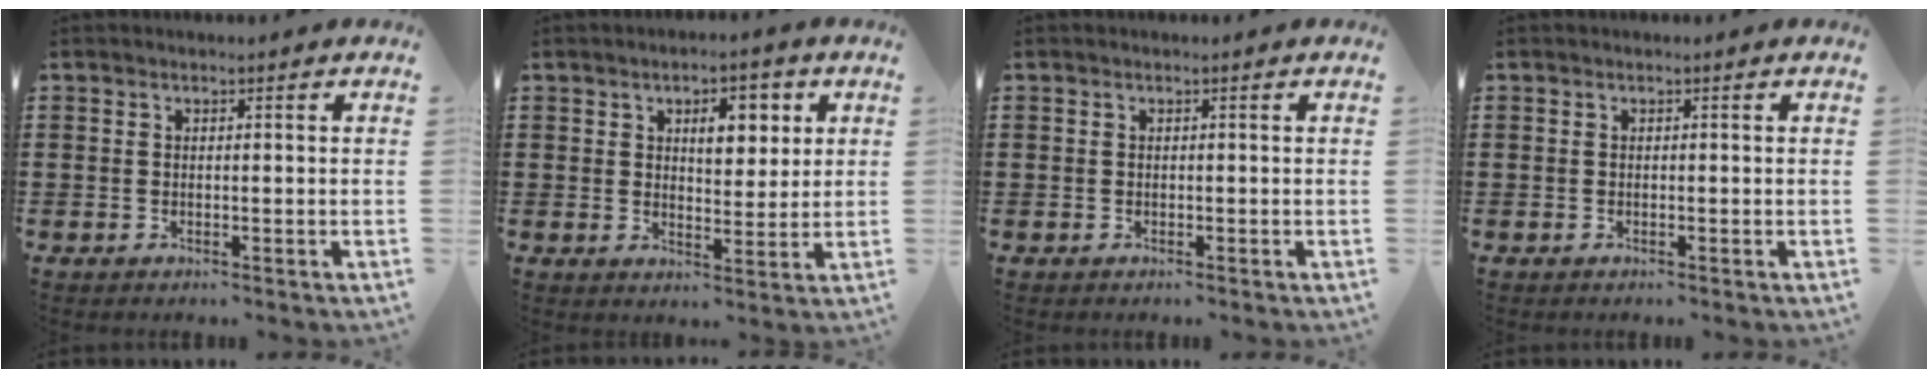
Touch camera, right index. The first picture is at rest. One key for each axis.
{"total": 6.1, "fx": 2.4, "fy": 3.3, "fz": 4.6, "tx": -0.061, "ty": -0.003, "tz": 0.031}
{"total": 0.0}
{"total": 0.0}